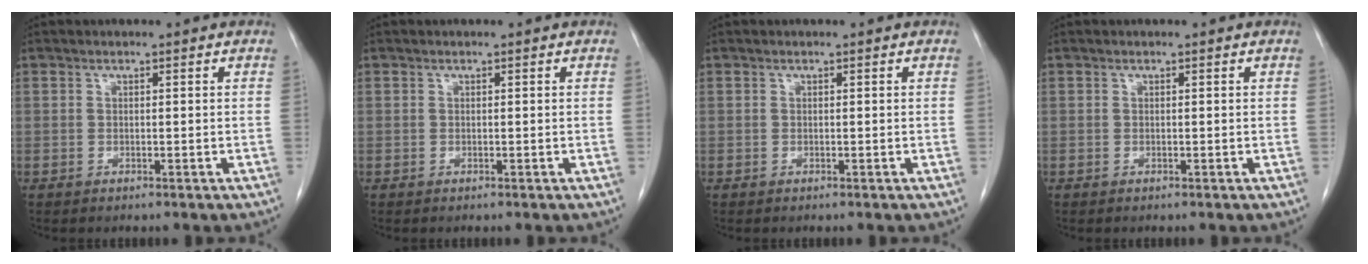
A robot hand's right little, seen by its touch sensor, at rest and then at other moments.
{"total": 0.0}
{"total": 0.0}
{"total": 0.0}